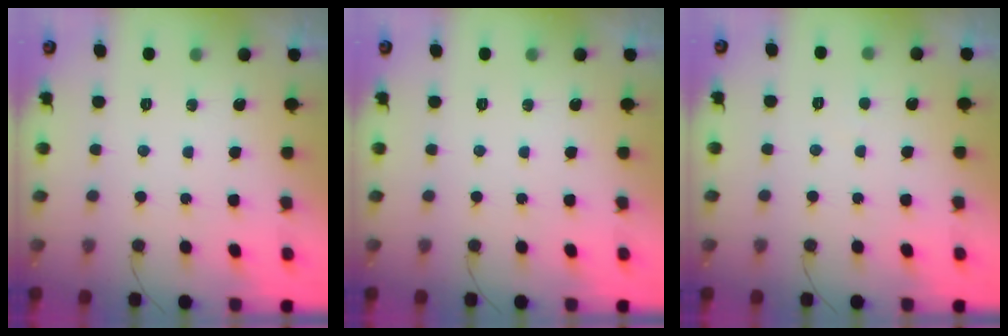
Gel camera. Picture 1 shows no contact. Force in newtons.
{"total": 0.0}
{"total": 1.6, "press": 1.6, "slide": 0.2}